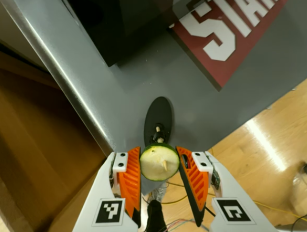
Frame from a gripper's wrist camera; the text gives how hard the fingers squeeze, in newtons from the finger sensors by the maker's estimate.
{"total": 9.2, "left": 9.6, "right": 8.7}